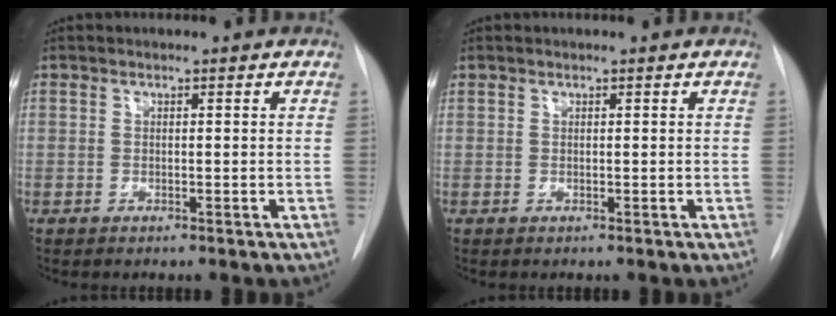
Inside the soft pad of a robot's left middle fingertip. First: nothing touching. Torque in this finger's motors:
{"motor_torque": [0.83, -0.86, 0.23, 0.00]}